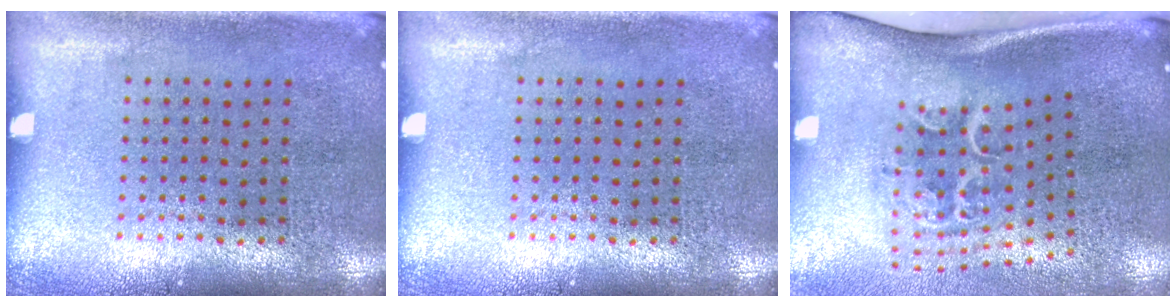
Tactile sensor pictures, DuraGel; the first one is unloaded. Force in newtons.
{"total": 0.0}
{"total": 2.2, "press": 1.4, "slide": 1.7}